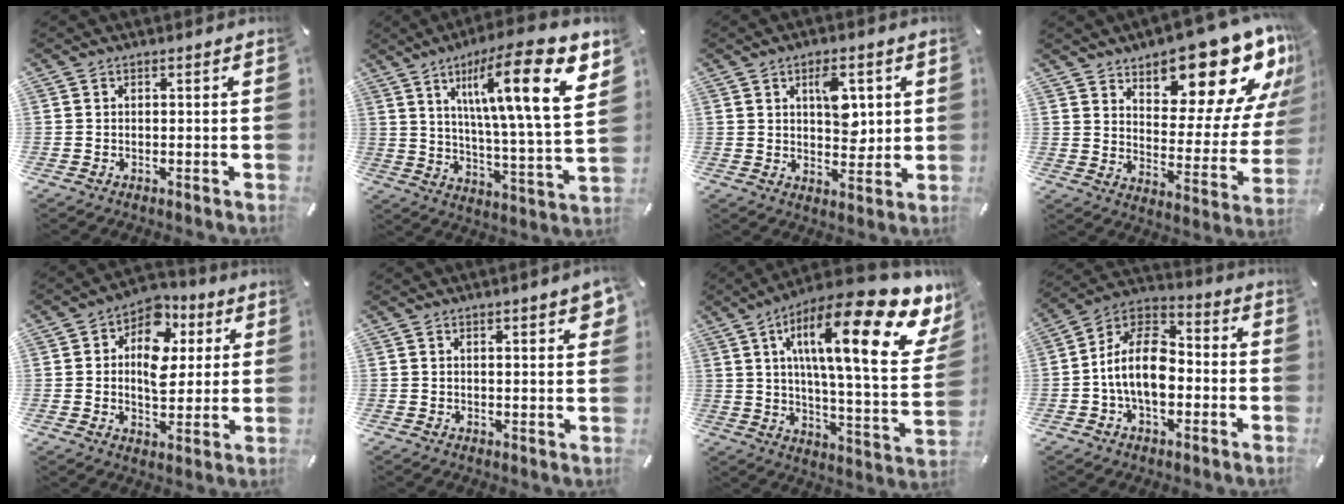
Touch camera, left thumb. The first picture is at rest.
{"total": 19.8, "force": [9.7, 4.0, 16.8], "torque": [-0.256, -0.047, 0.135]}
{"total": 8.1, "force": [2.6, 4.9, 5.9], "torque": [-0.077, -0.006, 0.038]}
{"total": 19.4, "force": [14.7, 8.2, 9.7], "torque": [-0.113, -0.124, 0.244]}
{"total": 11.9, "force": [2.9, 8.8, 7.4], "torque": [-0.100, -0.012, 0.052]}
{"total": 3.2, "force": [1.8, 0.6, 2.6], "torque": [-0.044, -0.002, 0.030]}
{"total": 24.1, "force": [12.2, 6.2, 19.8], "torque": [-0.305, -0.089, 0.188]}
{"total": 14.0, "force": [-2.9, 9.0, 10.3], "torque": [-0.208, 0.016, -0.055]}